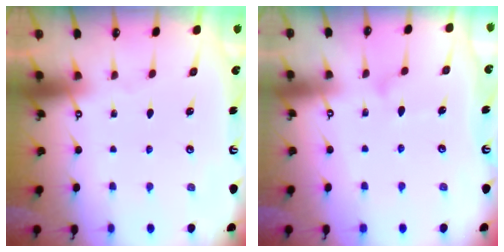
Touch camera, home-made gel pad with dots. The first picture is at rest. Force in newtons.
{"total": 9.0, "press": 9.0, "slide": 0.6}